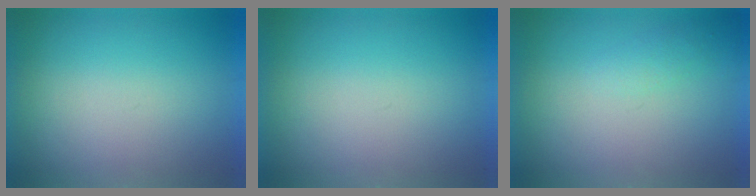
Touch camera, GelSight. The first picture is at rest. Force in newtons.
{"total": 0.0}
{"total": 1.2}